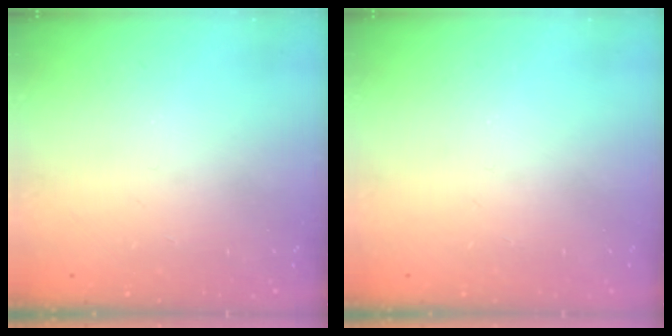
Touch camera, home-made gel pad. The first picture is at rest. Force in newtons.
{"total": 0.0}